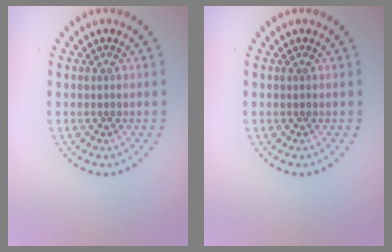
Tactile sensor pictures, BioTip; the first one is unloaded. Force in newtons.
{"total": 0.0}